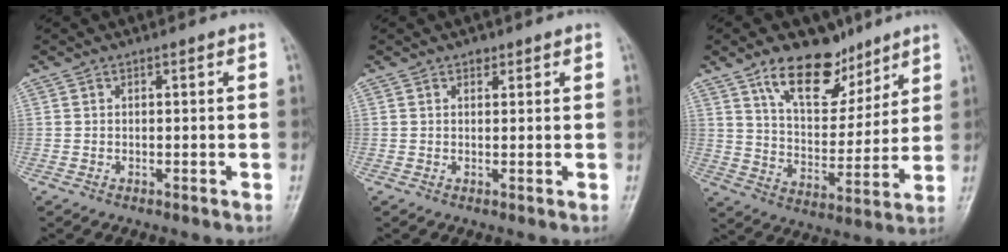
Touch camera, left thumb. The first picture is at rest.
{"total": 1.2, "force": [0.8, 0.8, 0.4], "torque": [0.003, -0.005, 0.010]}
{"total": 14.5, "force": [9.7, 7.8, 7.3], "torque": [-0.077, -0.062, 0.170]}